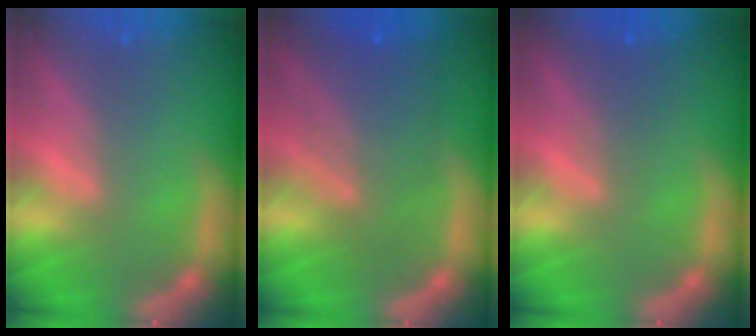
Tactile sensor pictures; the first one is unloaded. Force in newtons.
{"total": 6.6}
{"total": 1.9}